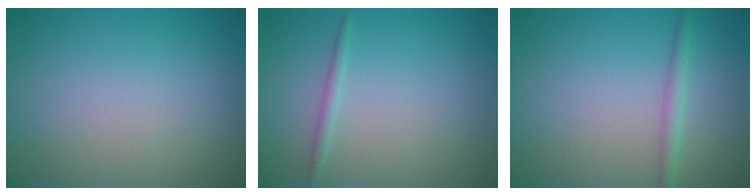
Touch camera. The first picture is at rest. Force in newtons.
{"total": 0.9, "press": 0.9, "slide": 0.0}
{"total": 1.7, "press": 1.7, "slide": 0.0}